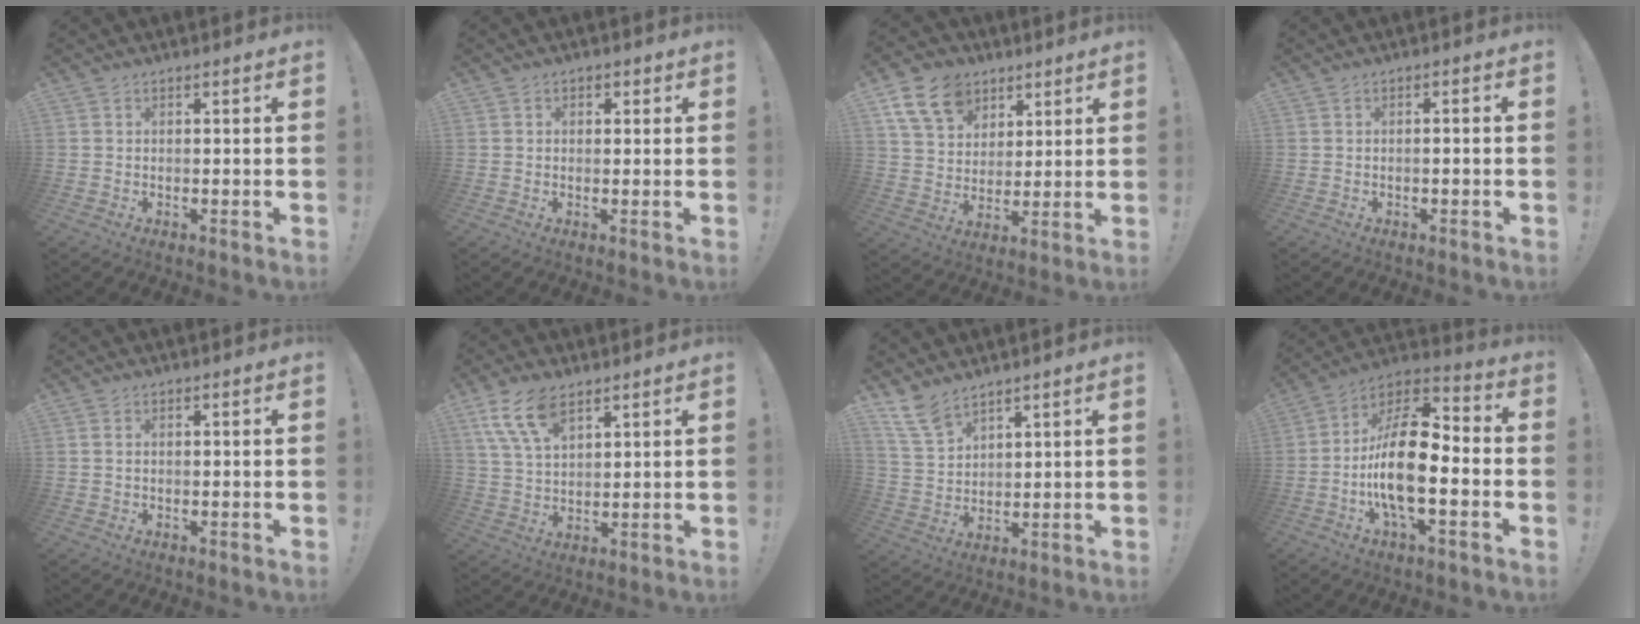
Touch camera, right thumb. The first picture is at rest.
{"total": 1.5, "force": [0.2, 1.3, 0.6], "torque": [0.001, 0.000, 0.001]}
{"total": 14.2, "force": [7.7, 10.4, 6.0], "torque": [-0.095, -0.040, 0.149]}
{"total": 1.5, "force": [-1.0, -0.2, 1.1], "torque": [-0.025, 0.004, -0.017]}
{"total": 0.8, "force": [0.3, 0.4, 0.6], "torque": [-0.017, 0.004, 0.006]}
{"total": 11.3, "force": [6.8, 5.5, 7.2], "torque": [-0.144, -0.020, 0.128]}
{"total": 9.8, "force": [7.7, 4.9, 3.5], "torque": [-0.071, -0.047, 0.154]}
{"total": 18.9, "force": [-3.9, 7.8, 16.8], "torque": [-0.318, 0.022, -0.067]}